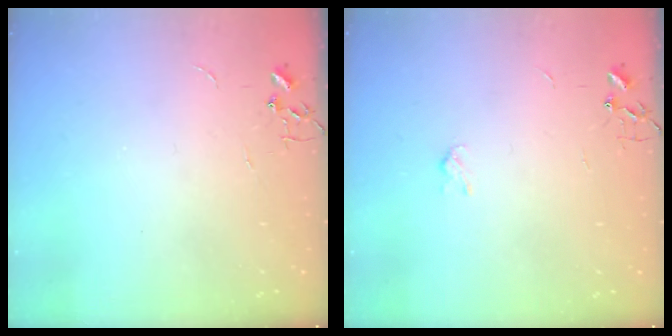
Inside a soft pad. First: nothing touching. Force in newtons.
{"total": 3.0, "press": 3.0, "slide": 0.6}